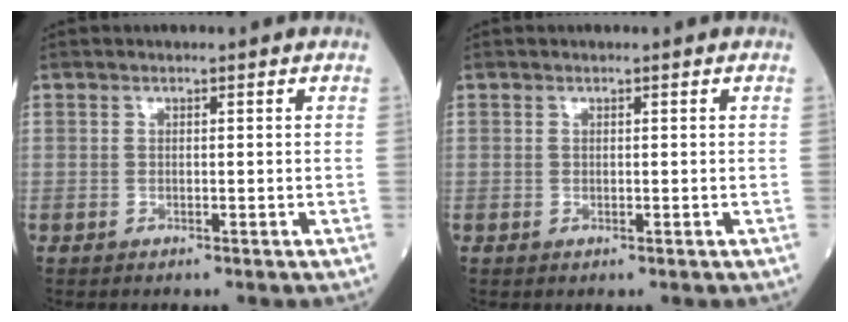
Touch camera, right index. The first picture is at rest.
{"total": 0.0}